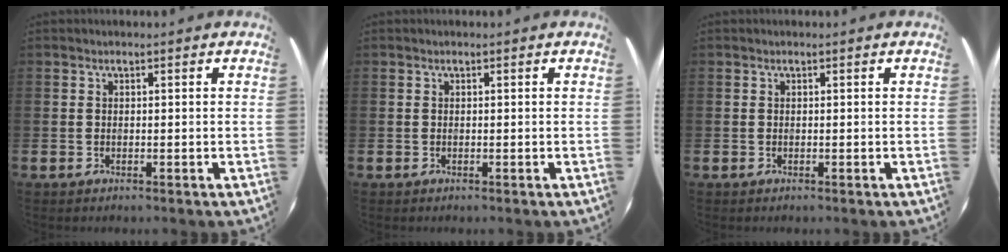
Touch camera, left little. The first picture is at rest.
{"total": 0.0}
{"total": 0.0}